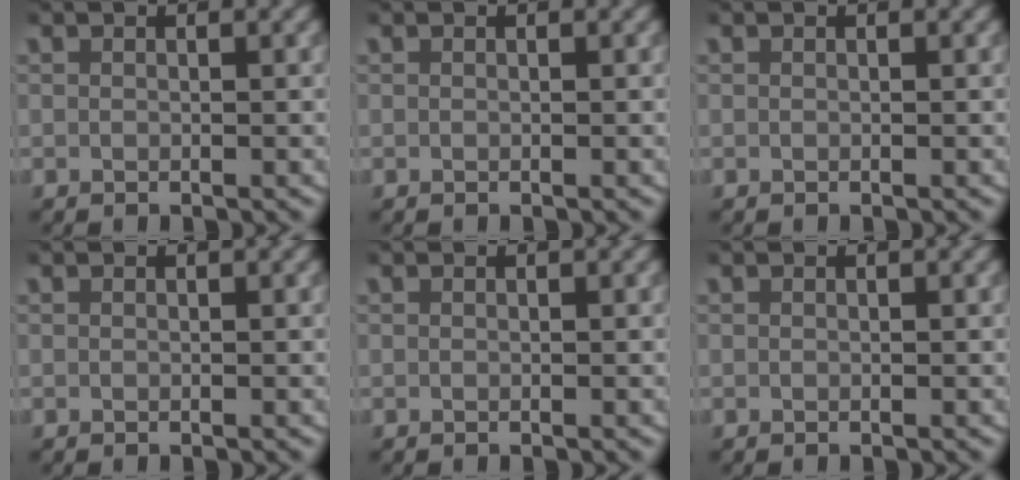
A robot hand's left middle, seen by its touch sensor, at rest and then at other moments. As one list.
[{"total": 0.0}, {"total": 0.0}, {"total": 0.0}, {"total": 0.0}, {"total": 0.0}]